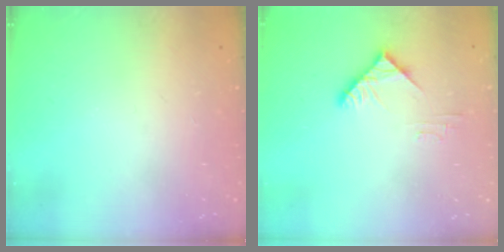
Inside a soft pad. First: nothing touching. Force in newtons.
{"total": 5.6, "press": 5.6, "slide": 0.6}